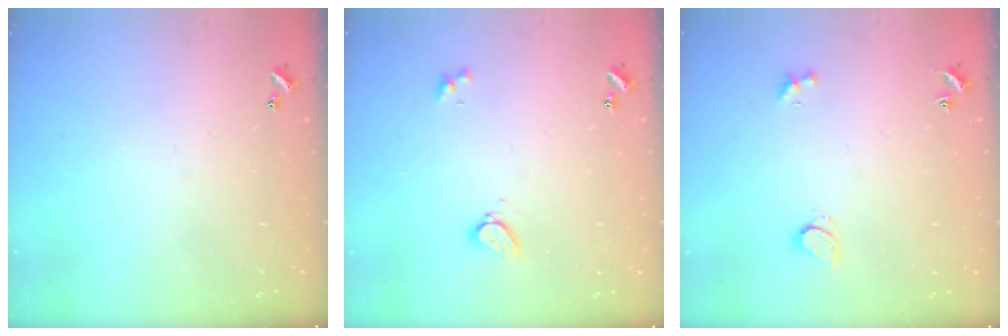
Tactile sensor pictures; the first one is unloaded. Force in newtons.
{"total": 2.7, "press": 2.7, "slide": 0.2}
{"total": 1.8, "press": 1.7, "slide": 0.6}